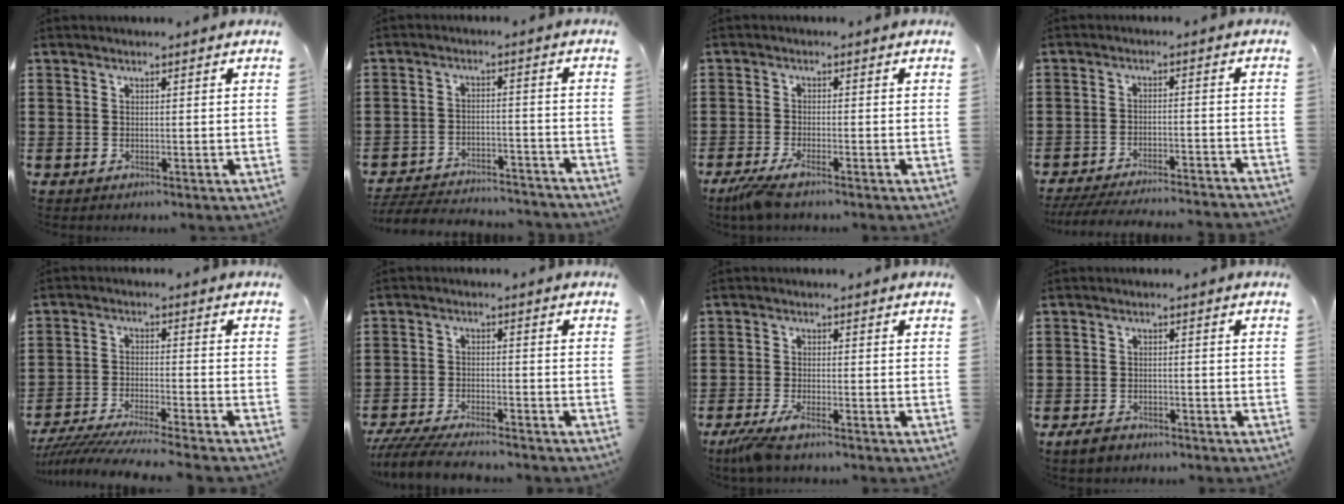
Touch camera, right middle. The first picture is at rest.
{"total": 5.1, "force": [-5.0, 0.4, 0.6], "torque": [-0.017, 0.005, -0.104]}
{"total": 3.1, "force": [-2.5, 0.1, 1.9], "torque": [-0.048, -0.010, -0.050]}
{"total": 5.1, "force": [-4.9, -0.1, 1.4], "torque": [-0.028, -0.006, -0.097]}
{"total": 6.1, "force": [-5.8, -0.3, 1.7], "torque": [-0.045, -0.017, -0.118]}
{"total": 5.4, "force": [-5.1, 0.5, 1.6], "torque": [-0.044, -0.008, -0.103]}
{"total": 3.3, "force": [-2.5, 0.2, 2.1], "torque": [-0.058, -0.013, -0.053]}
{"total": 2.4, "force": [-2.0, 1.2, 0.8], "torque": [-0.026, 0.002, -0.042]}